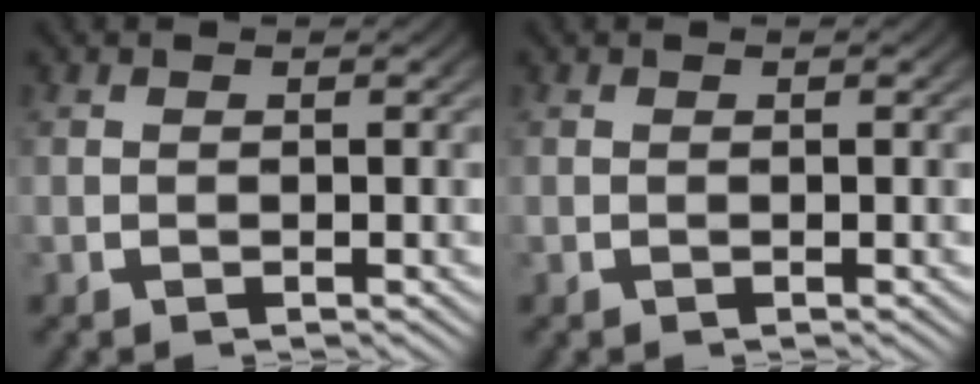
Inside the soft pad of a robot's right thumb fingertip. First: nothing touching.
{"total": 0.0}